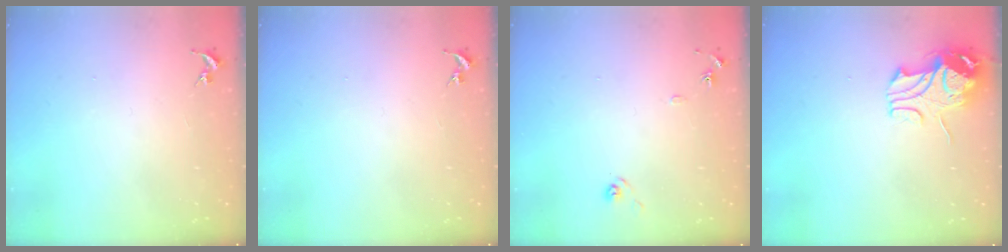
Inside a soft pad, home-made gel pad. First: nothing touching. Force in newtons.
{"total": 0.0}
{"total": 6.5, "press": 6.5, "slide": 0.6}
{"total": 9.7, "press": 9.7, "slide": 1.0}